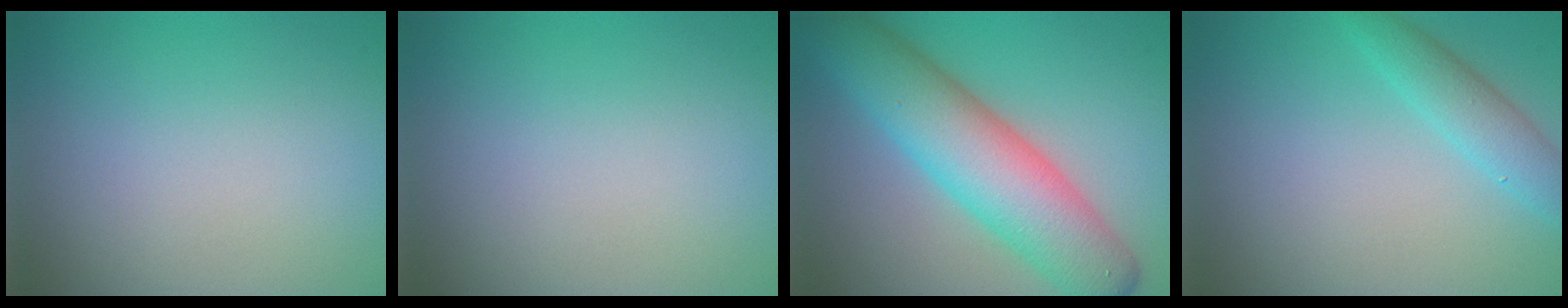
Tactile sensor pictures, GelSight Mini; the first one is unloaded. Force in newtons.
{"total": 0.0}
{"total": 9.3, "press": 9.3, "slide": 0.2}
{"total": 2.9, "press": 2.9, "slide": 0.2}